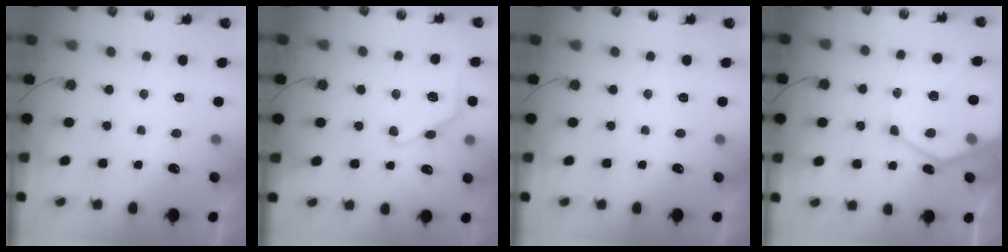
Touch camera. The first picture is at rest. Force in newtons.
{"total": 10.9, "press": 10.9, "slide": 0.4}
{"total": 0.0}
{"total": 14.4, "press": 14.3, "slide": 1.4}